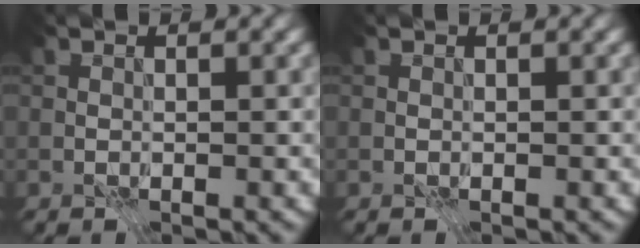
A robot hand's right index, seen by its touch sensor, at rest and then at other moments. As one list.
[{"total": 0.0}]